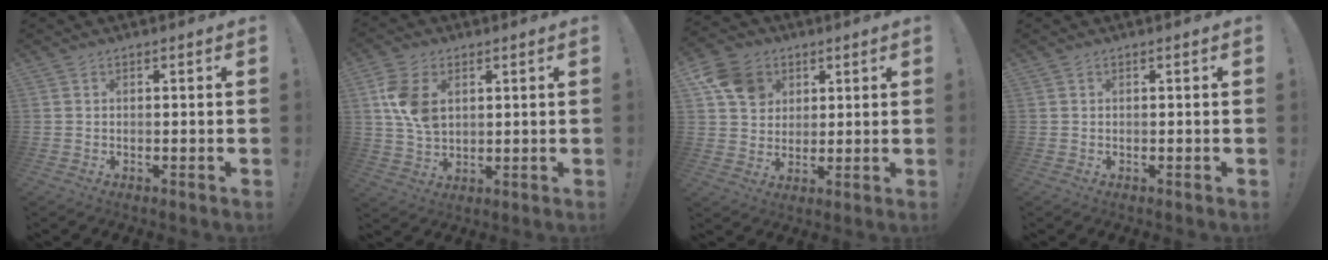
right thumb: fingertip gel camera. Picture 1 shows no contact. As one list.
[{"total": 10.1, "force": [3.0, 6.9, 6.8], "torque": [-0.132, -0.003, 0.057]}, {"total": 11.5, "force": [4.8, 9.3, 4.7], "torque": [-0.065, -0.018, 0.098]}, {"total": 0.0}]